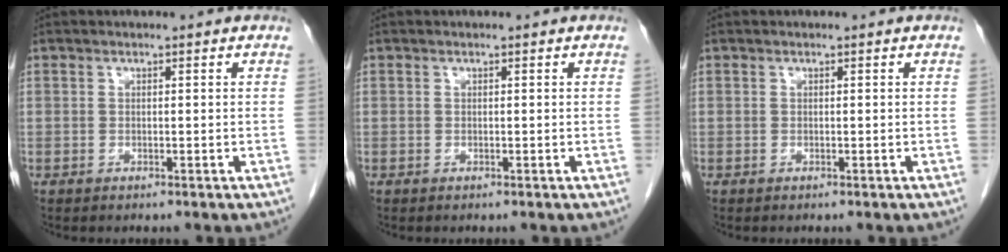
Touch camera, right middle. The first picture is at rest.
{"total": 0.0}
{"total": 0.0}